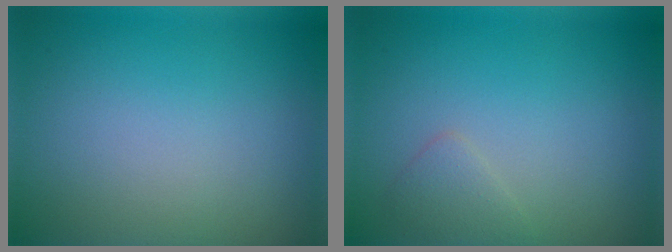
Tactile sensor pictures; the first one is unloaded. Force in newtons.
{"total": 1.2, "press": 1.2, "slide": 0.1}